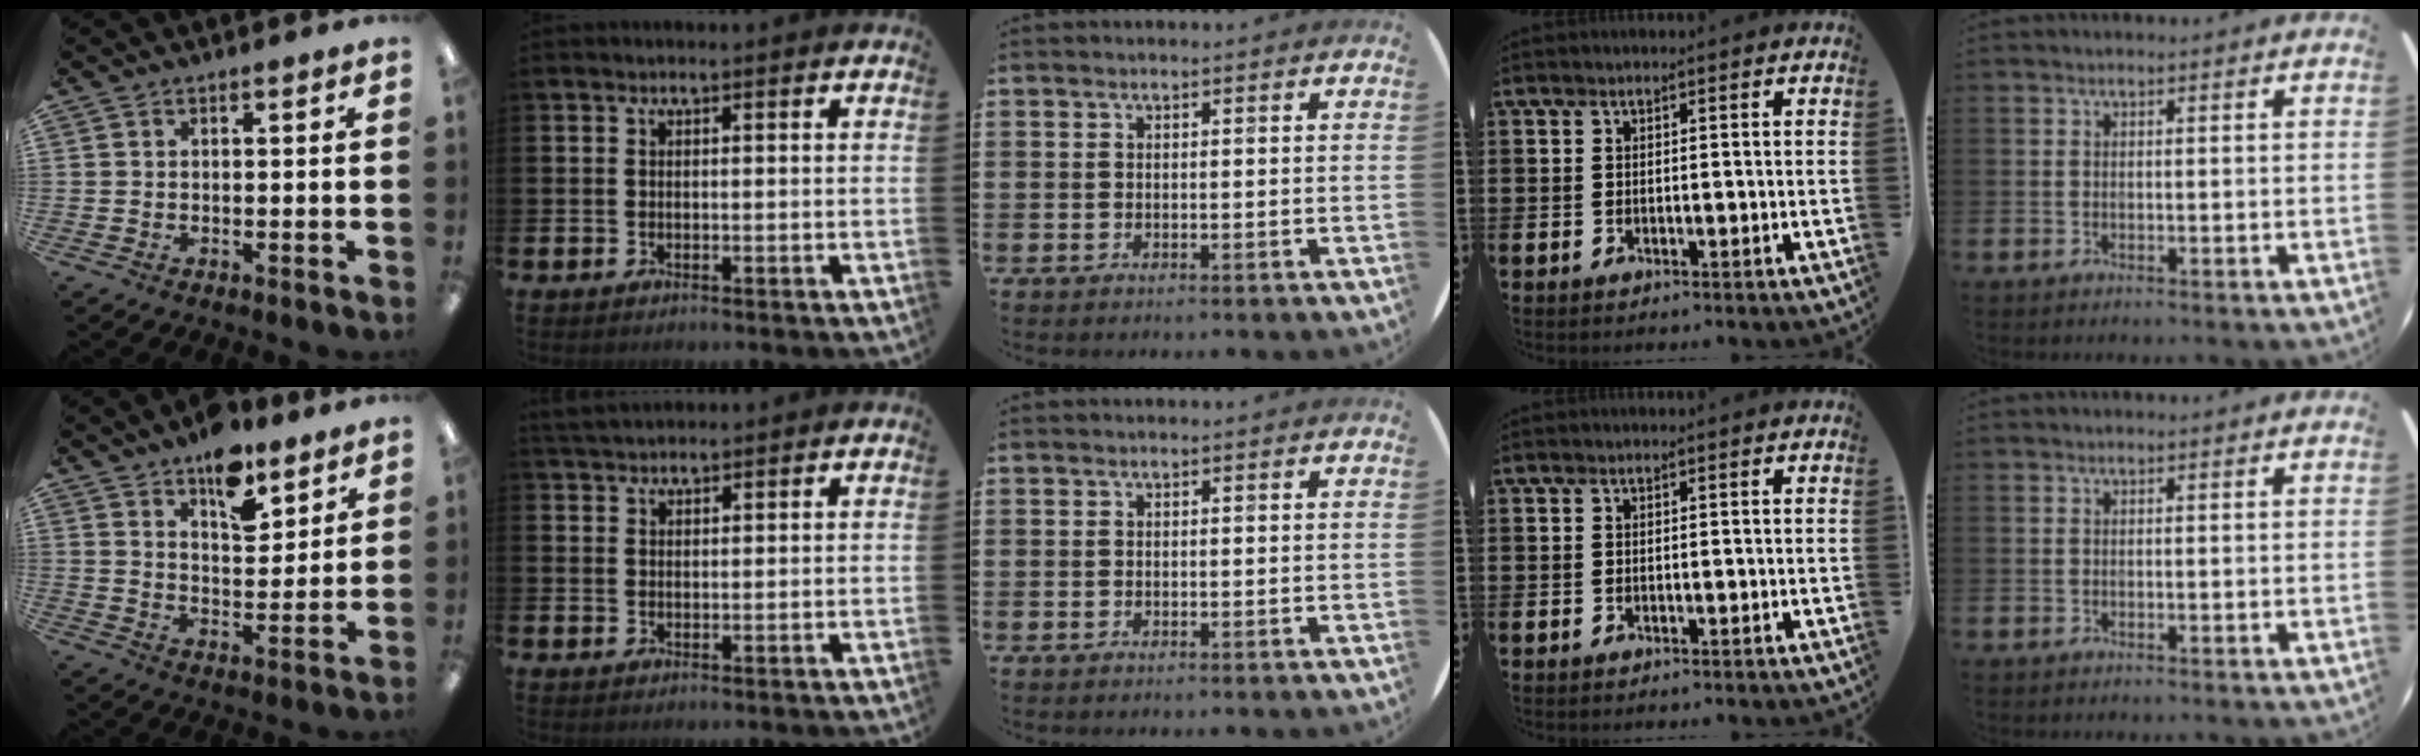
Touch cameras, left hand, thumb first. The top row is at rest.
{"thumb": {"total": 11.0, "force": [8.1, 5.1, 5.5], "torque": [-0.061, -0.051, 0.138]}, "index": {"total": 2.7, "force": [2.6, 0.6, 0.4], "torque": [-0.010, -0.006, 0.048]}}